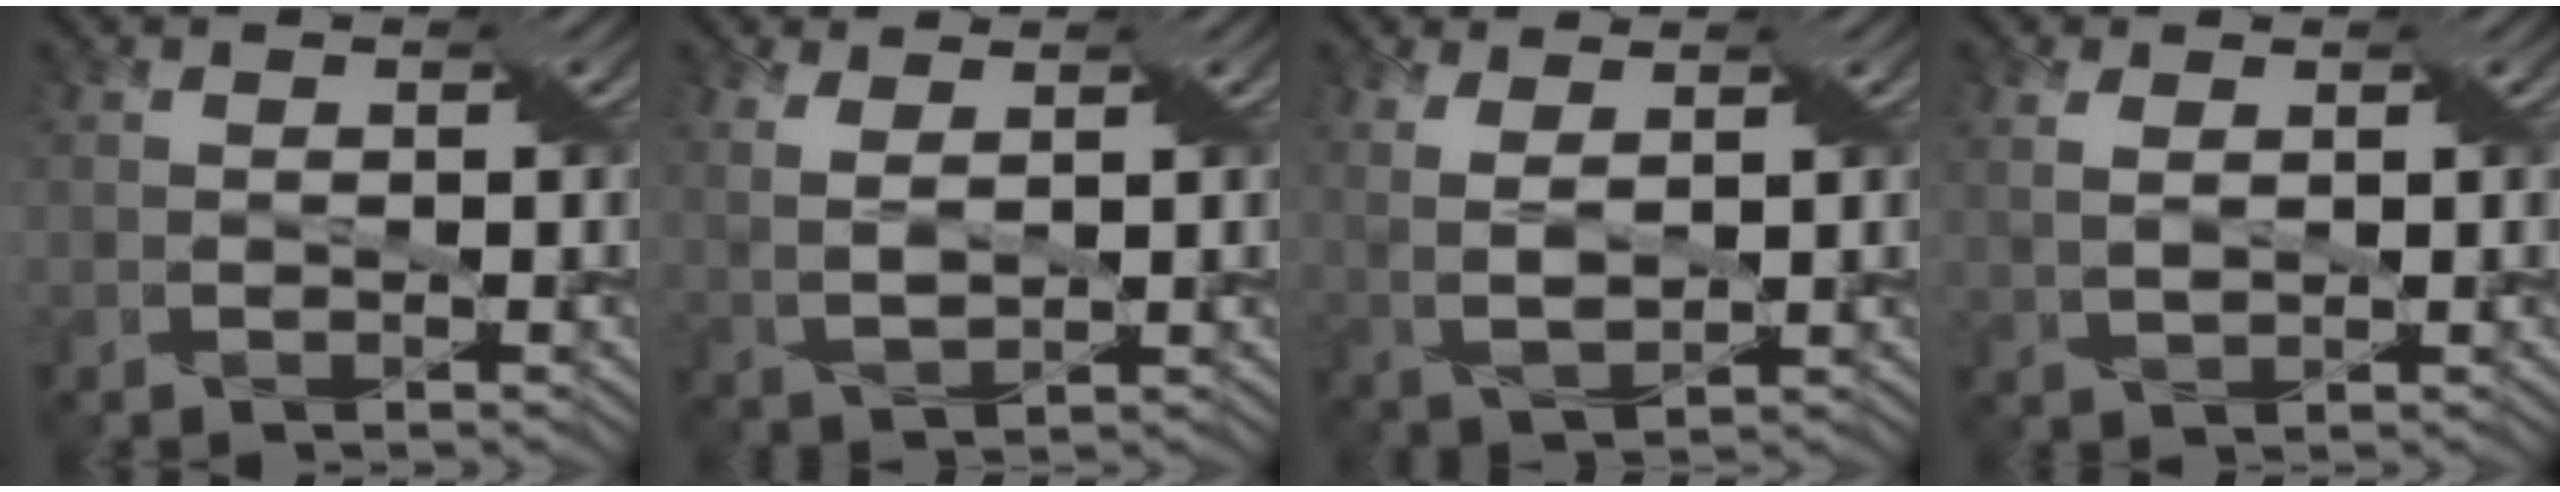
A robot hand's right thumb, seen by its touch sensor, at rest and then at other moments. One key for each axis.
{"total": 3.6, "fx": 2.0, "fy": 1.1, "fz": 2.8, "tx": -0.067, "ty": 0.002, "tz": 0.040}
{"total": 4.2, "fx": 2.2, "fy": 1.4, "fz": 3.3, "tx": -0.083, "ty": 0.000, "tz": 0.047}
{"total": 2.3, "fx": 1.0, "fy": 0.9, "fz": 1.9, "tx": -0.049, "ty": 0.004, "tz": 0.023}